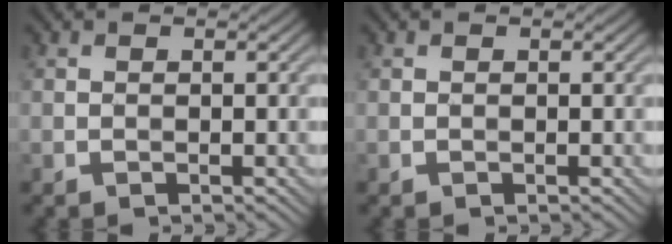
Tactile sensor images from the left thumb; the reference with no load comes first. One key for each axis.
{"total": 0.0}